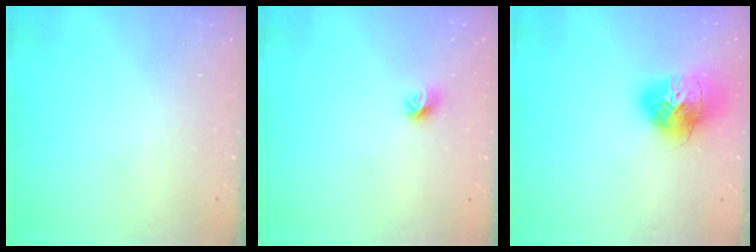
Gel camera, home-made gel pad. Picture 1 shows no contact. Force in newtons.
{"total": 7.4, "press": 7.4, "slide": 0.7}
{"total": 17.5, "press": 17.3, "slide": 2.0}